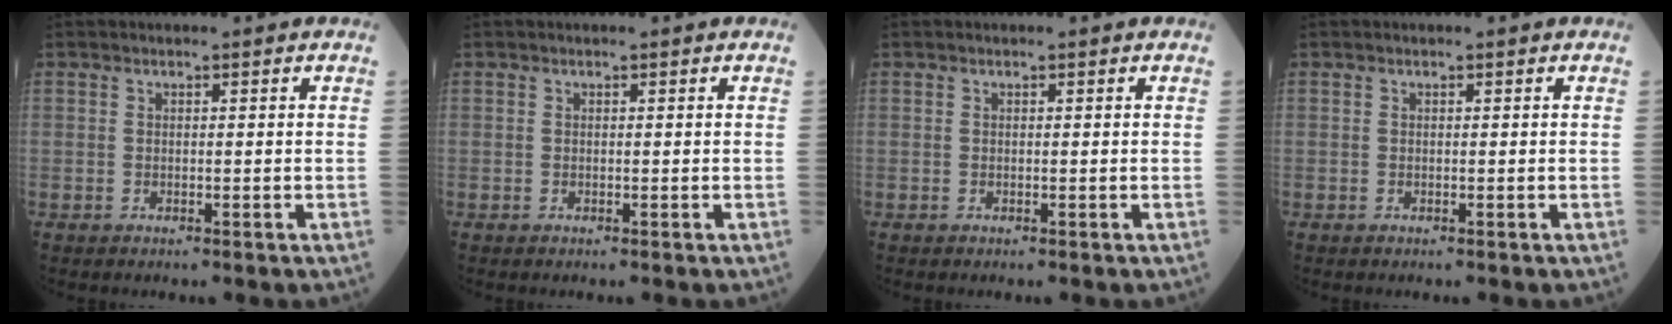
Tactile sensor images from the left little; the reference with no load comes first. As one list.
[{"total": 0.0}, {"total": 0.0}, {"total": 0.0}]